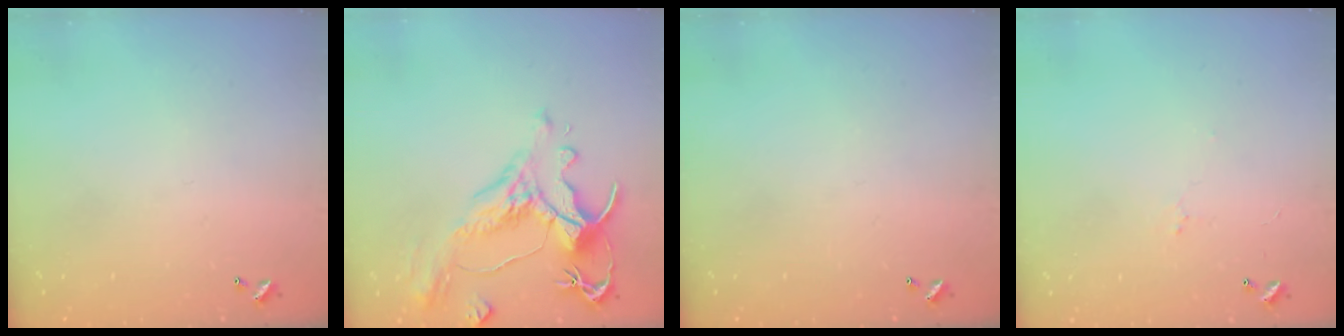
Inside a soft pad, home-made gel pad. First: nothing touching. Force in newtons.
{"total": 1.8, "press": 0.9, "slide": 1.5}
{"total": 0.0}
{"total": 1.9, "press": 1.8, "slide": 0.6}